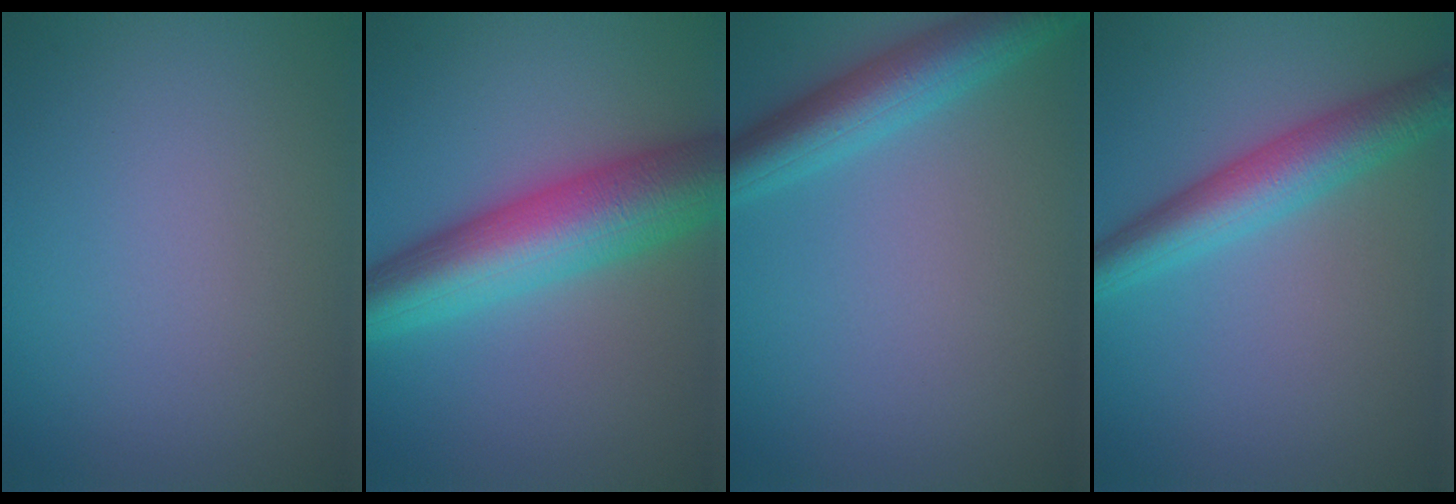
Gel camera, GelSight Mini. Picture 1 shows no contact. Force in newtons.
{"total": 9.2, "press": 9.2, "slide": 0.4}
{"total": 5.1, "press": 5.1, "slide": 0.2}
{"total": 5.4, "press": 5.4, "slide": 0.1}